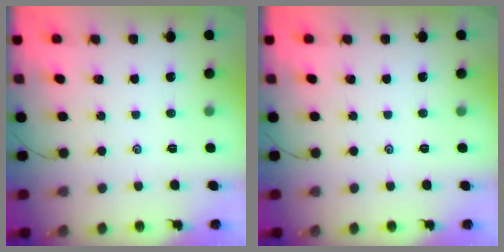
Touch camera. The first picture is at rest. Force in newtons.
{"total": 0.0}